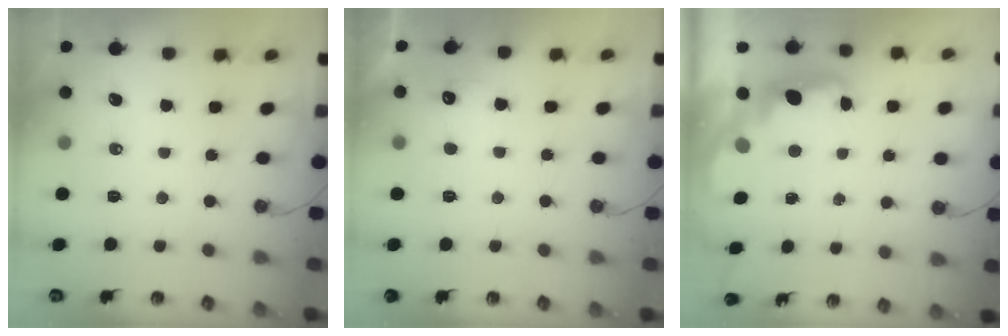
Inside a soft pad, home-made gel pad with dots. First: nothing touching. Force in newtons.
{"total": 6.0, "press": 5.9, "slide": 1.3}
{"total": 2.4, "press": 2.3, "slide": 0.5}